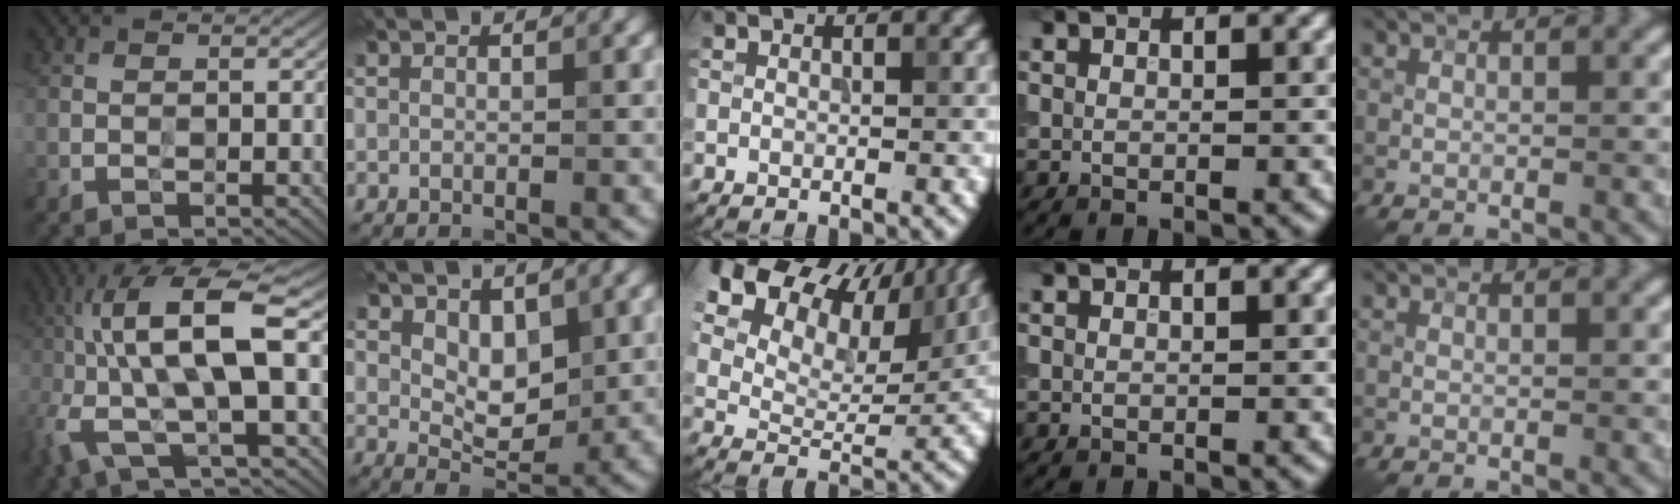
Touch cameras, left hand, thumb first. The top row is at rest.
{"thumb": {"total": 13.4, "force": [-0.5, 2.8, 13.1], "torque": [-0.272, 0.016, -0.012]}, "index": {"total": 3.6, "force": [1.4, 2.2, 2.5], "torque": [-0.047, -0.010, 0.026]}, "middle": {"total": 13.9, "force": [8.4, 8.0, 7.7], "torque": [-0.148, 0.038, 0.134]}}